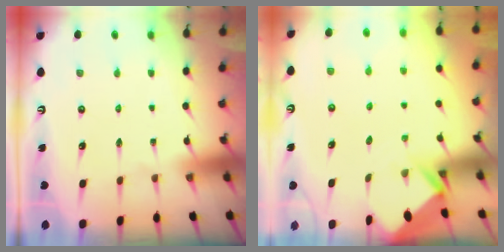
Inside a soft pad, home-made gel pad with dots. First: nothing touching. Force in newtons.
{"total": 2.7, "press": 2.7, "slide": 0.2}